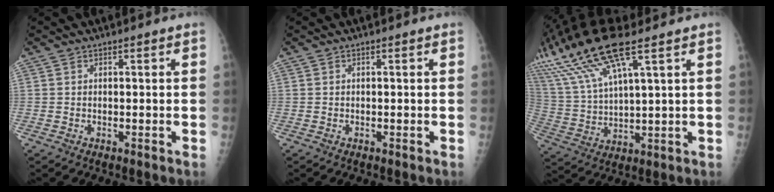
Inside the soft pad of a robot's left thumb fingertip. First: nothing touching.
{"total": 0.0}
{"total": 18.2, "force": [11.0, 4.2, 14.0], "torque": [-0.314, -0.013, 0.218]}